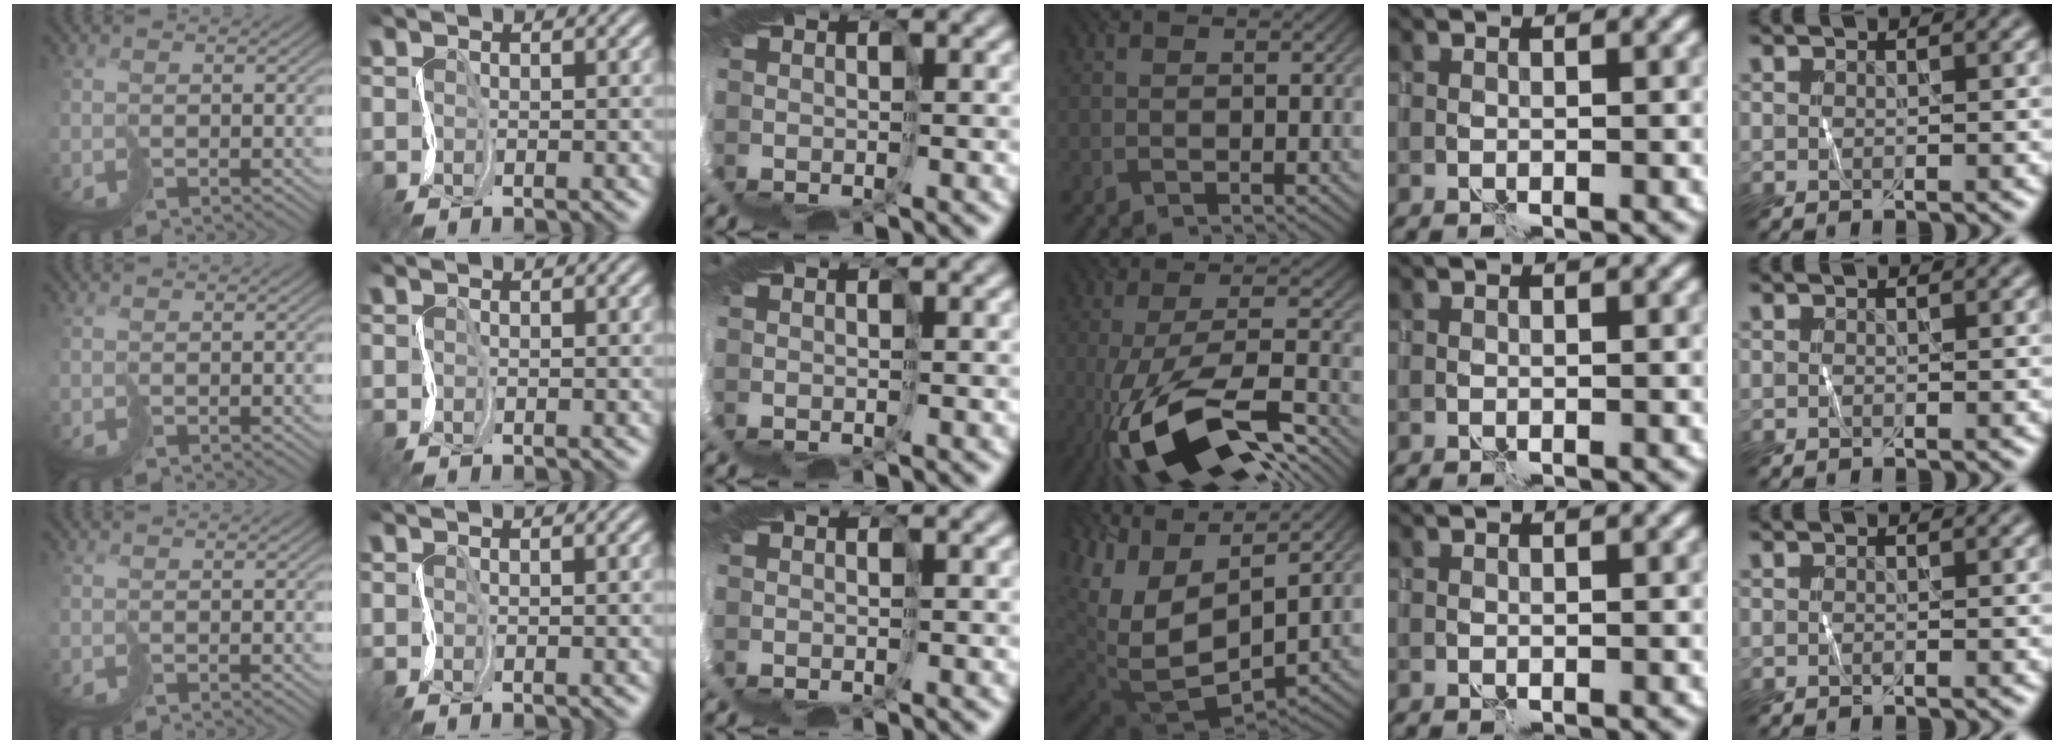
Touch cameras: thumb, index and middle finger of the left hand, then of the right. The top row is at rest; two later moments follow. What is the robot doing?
{"motion": "cut", "object": "paper bag"}